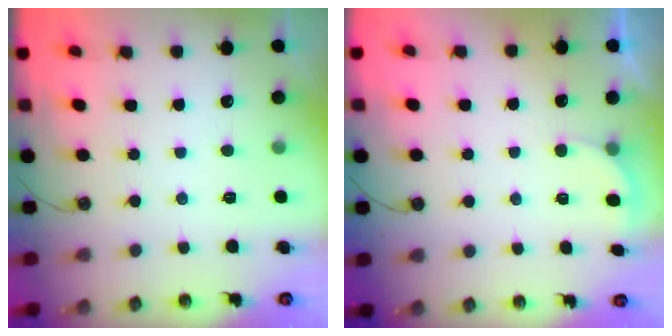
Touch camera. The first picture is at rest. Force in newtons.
{"total": 2.4, "press": 2.2, "slide": 1.0}